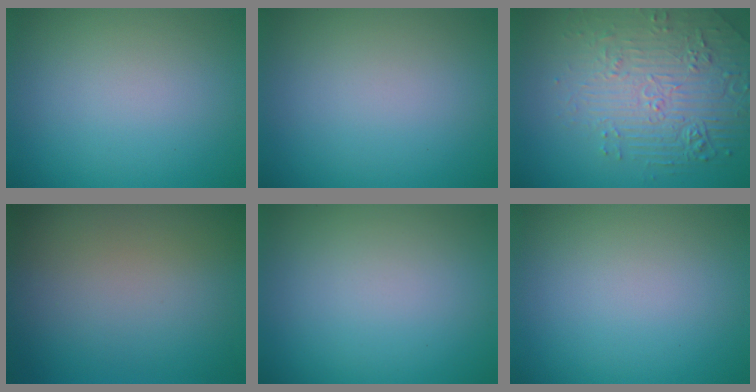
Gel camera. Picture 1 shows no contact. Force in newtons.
{"total": 0.0}
{"total": 4.9, "press": 4.5, "slide": 2.0}
{"total": 0.0}
{"total": 0.0}
{"total": 0.0}